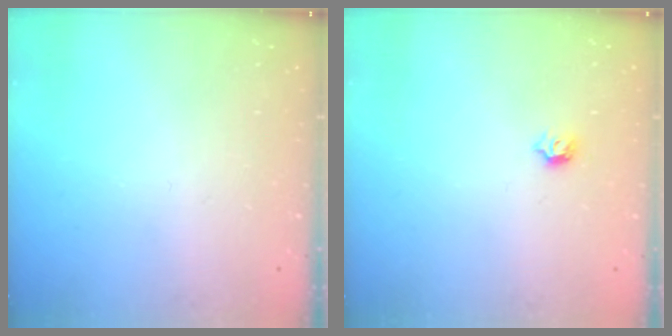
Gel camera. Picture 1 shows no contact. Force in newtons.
{"total": 3.8, "press": 3.7, "slide": 0.8}